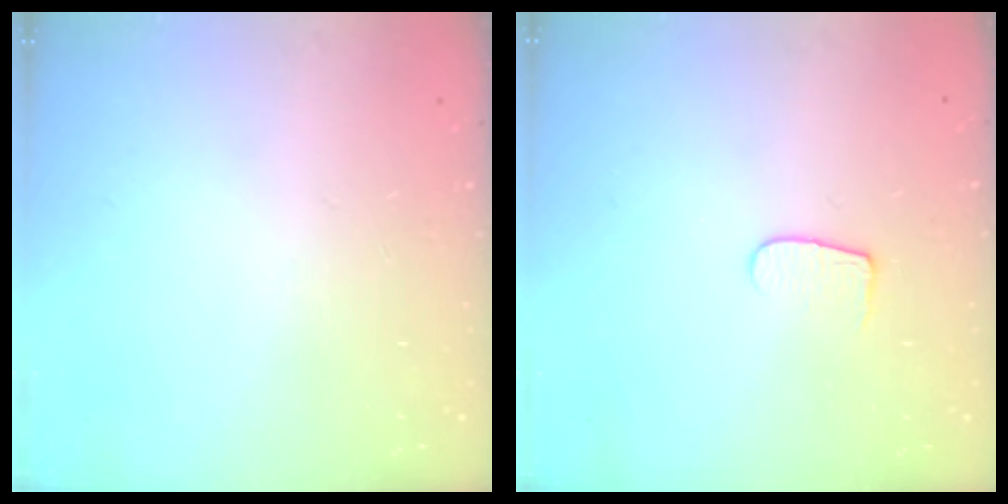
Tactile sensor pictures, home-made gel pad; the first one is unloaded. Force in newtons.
{"total": 5.9, "press": 5.9, "slide": 0.6}